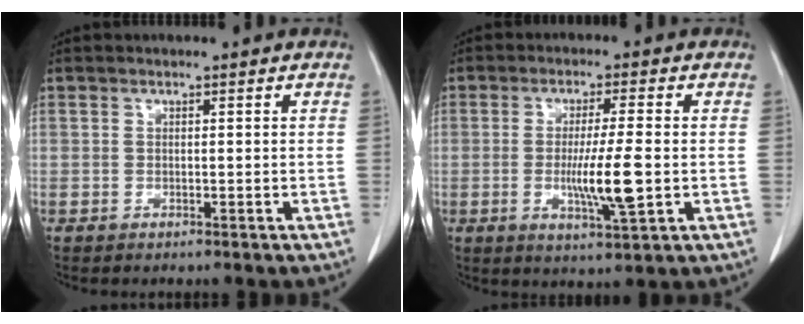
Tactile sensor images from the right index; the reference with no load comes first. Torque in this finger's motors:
{"motor_torque": [1.37, 0.57, 0.50, 0.10]}